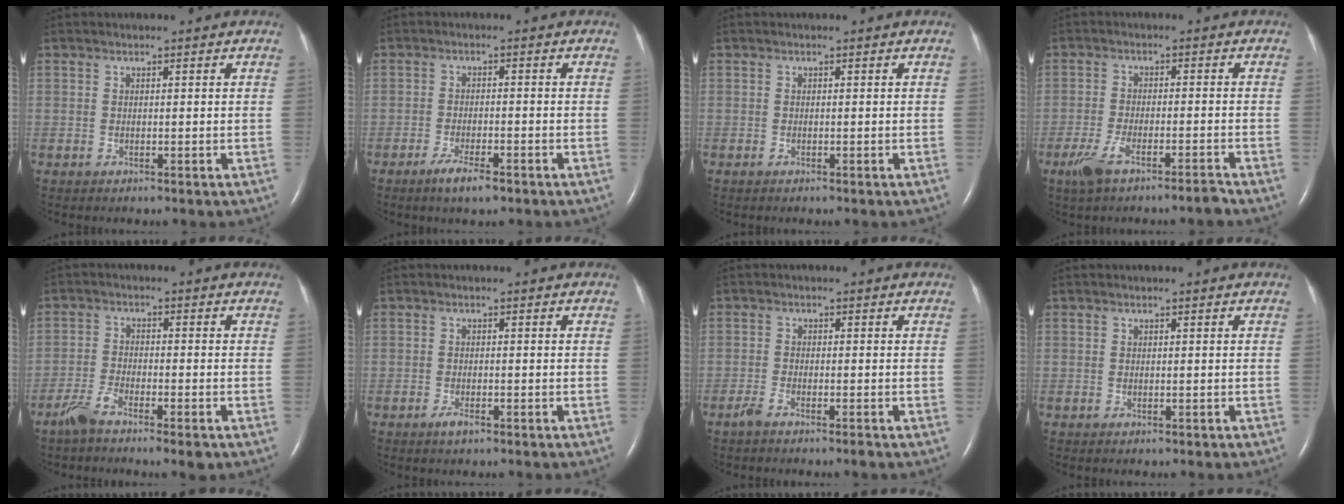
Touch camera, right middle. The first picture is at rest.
{"total": 4.0, "force": [-2.7, 0.7, 2.9], "torque": [-0.058, -0.005, -0.046]}
{"total": 0.0}
{"total": 5.4, "force": [-3.9, 0.4, 3.6], "torque": [-0.074, -0.007, -0.073]}
{"total": 5.2, "force": [-3.8, 0.8, 3.4], "torque": [-0.071, -0.003, -0.070]}
{"total": 1.6, "force": [-1.1, 0.4, 1.1], "torque": [-0.028, -0.003, -0.017]}
{"total": 2.3, "force": [-1.9, 0.1, 1.3], "torque": [-0.030, -0.004, -0.037]}
{"total": 0.0}